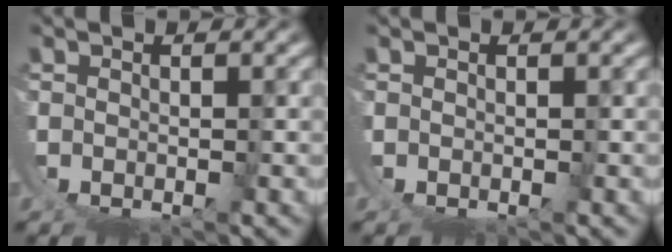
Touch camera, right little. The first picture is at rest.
{"total": 0.0}